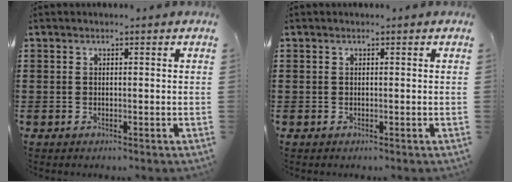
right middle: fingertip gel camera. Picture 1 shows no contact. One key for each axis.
{"total": 0.0}